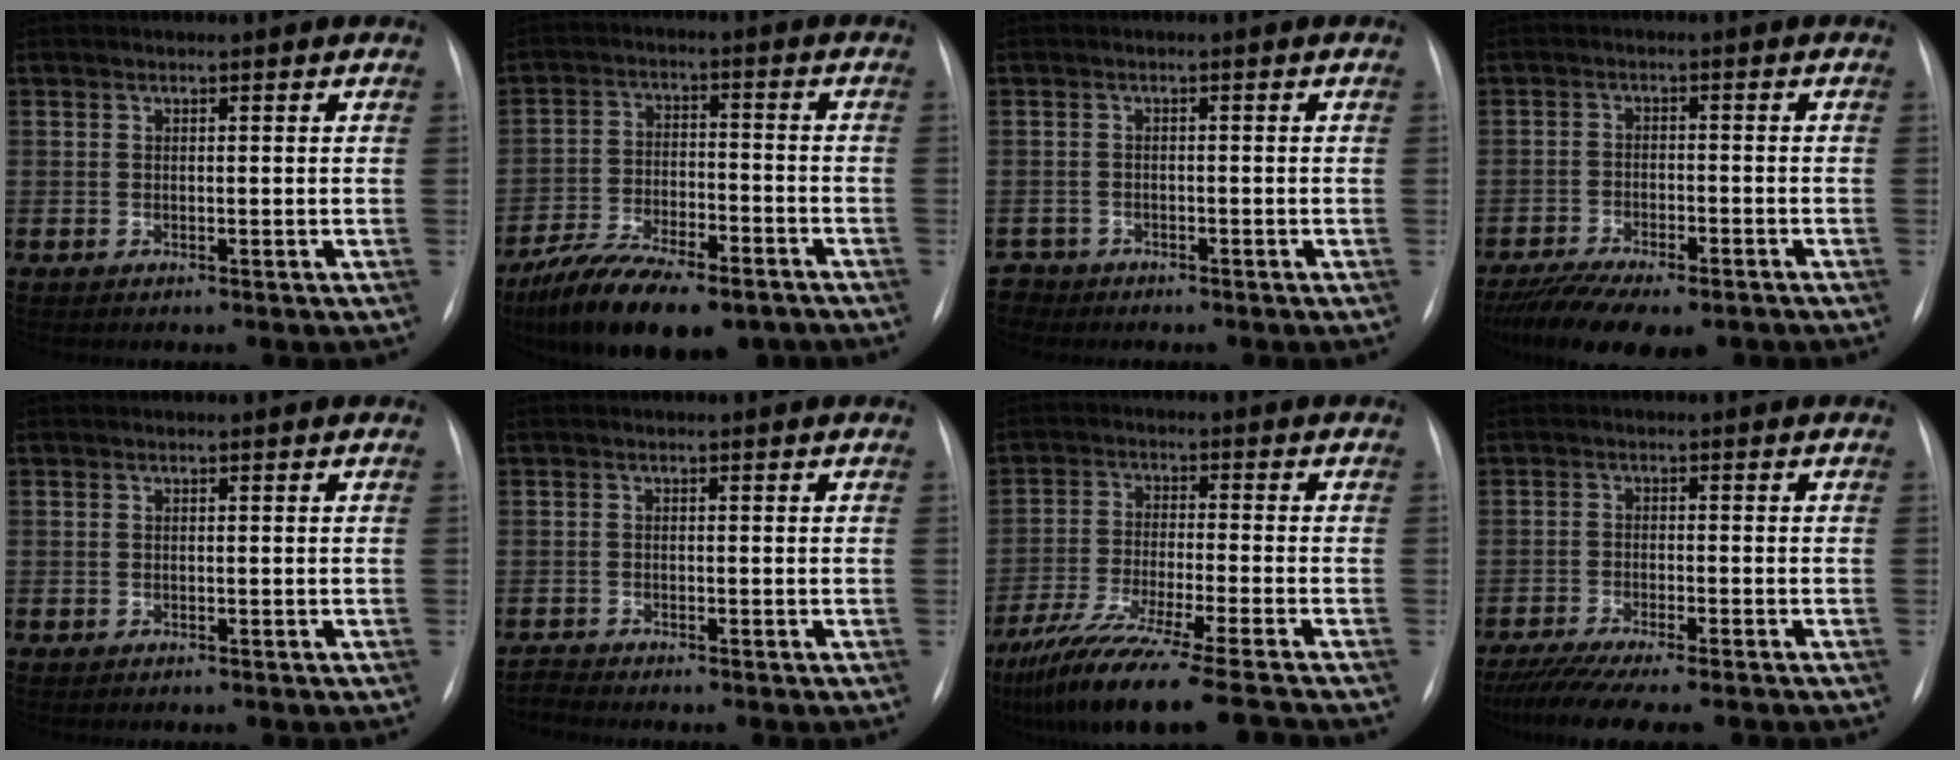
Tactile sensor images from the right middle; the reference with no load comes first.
{"total": 16.3, "force": [-12.2, 5.4, 9.3], "torque": [-0.162, -0.005, -0.200]}
{"total": 2.0, "force": [-1.7, 0.7, -0.7], "torque": [0.008, -0.001, -0.031]}
{"total": 12.7, "force": [-9.9, 3.8, 6.9], "torque": [-0.123, -0.013, -0.152]}
{"total": 0.0}
{"total": 1.3, "force": [-1.2, -0.6, -0.3], "torque": [0.001, -0.012, -0.023]}
{"total": 17.6, "force": [-14.2, -1.0, 10.3], "torque": [-0.186, -0.056, -0.240]}
{"total": 11.1, "force": [-9.4, 0.7, 5.8], "torque": [-0.086, -0.021, -0.144]}